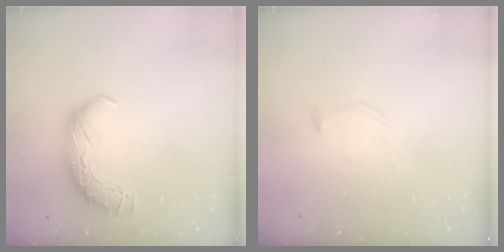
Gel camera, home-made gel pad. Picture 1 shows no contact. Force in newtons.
{"total": 9.9, "press": 9.9, "slide": 0.1}